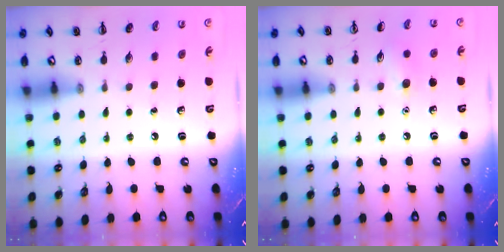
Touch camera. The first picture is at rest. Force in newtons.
{"total": 7.1, "press": 6.9, "slide": 1.6}